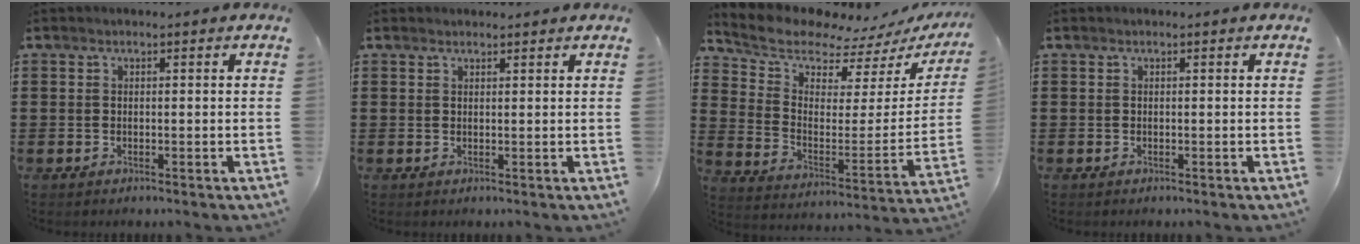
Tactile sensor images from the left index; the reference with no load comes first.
{"total": 1.0, "force": [0.9, 0.1, 0.1], "torque": [-0.004, -0.001, 0.019]}
{"total": 7.8, "force": [7.3, 2.5, 1.1], "torque": [-0.064, -0.065, 0.127]}
{"total": 0.0}